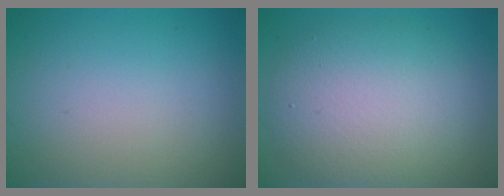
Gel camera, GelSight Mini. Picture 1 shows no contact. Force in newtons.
{"total": 7.9, "press": 7.9, "slide": 0.8}